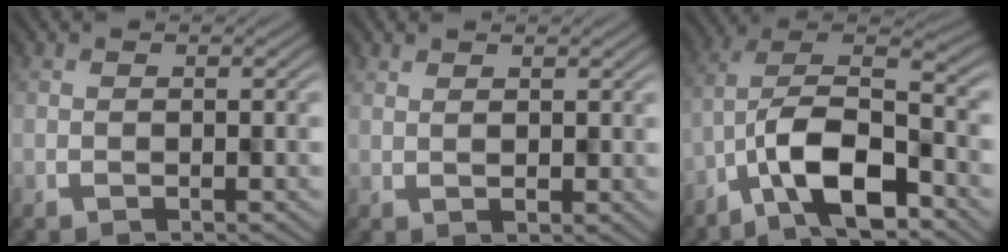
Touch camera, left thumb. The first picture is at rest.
{"total": 1.5, "force": [1.5, 0.0, 0.0], "torque": [0.000, 0.000, 0.024]}
{"total": 10.3, "force": [-4.4, 4.6, 8.2], "torque": [-0.149, -0.008, -0.096]}